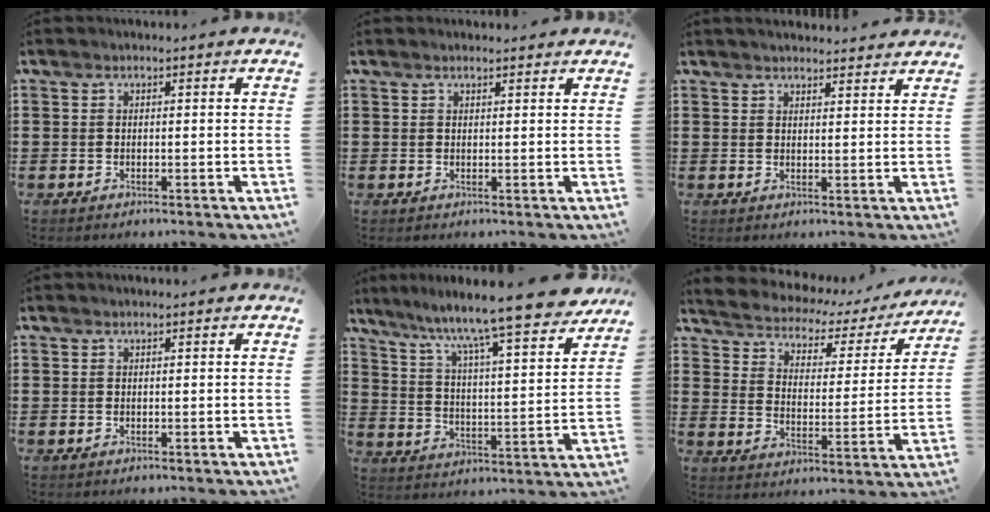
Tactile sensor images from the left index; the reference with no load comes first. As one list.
[{"total": 1.0, "force": [0.9, 0.1, 0.4], "torque": [-0.008, 0.001, 0.017]}, {"total": 2.2, "force": [2.2, 0.1, 0.1], "torque": [-0.007, -0.002, 0.043]}, {"total": 0.0}, {"total": 10.0, "force": [8.8, -0.8, 4.8], "torque": [-0.110, -0.069, 0.138]}, {"total": 2.9, "force": [2.7, 1.1, 0.3], "torque": [-0.028, -0.026, 0.035]}]